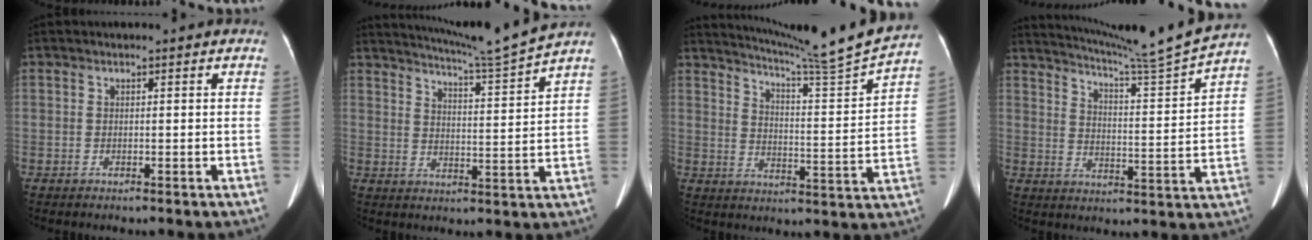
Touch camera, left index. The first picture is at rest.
{"total": 10.1, "force": [9.4, -3.1, 2.4], "torque": [-0.053, -0.043, 0.147]}
{"total": 16.1, "force": [15.0, -3.4, 4.9], "torque": [-0.086, -0.065, 0.210]}
{"total": 14.5, "force": [13.4, -3.5, 4.1], "torque": [-0.076, -0.057, 0.197]}